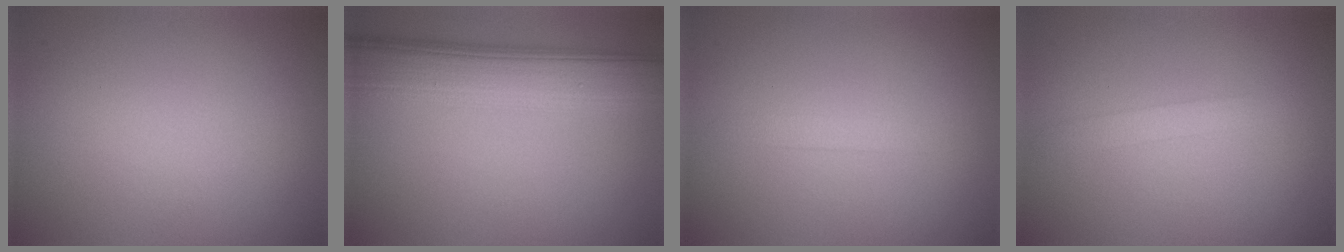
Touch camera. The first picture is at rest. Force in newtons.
{"total": 9.2, "press": 9.2, "slide": 0.3}
{"total": 0.8, "press": 0.8, "slide": 0.2}
{"total": 1.4, "press": 1.4, "slide": 0.1}